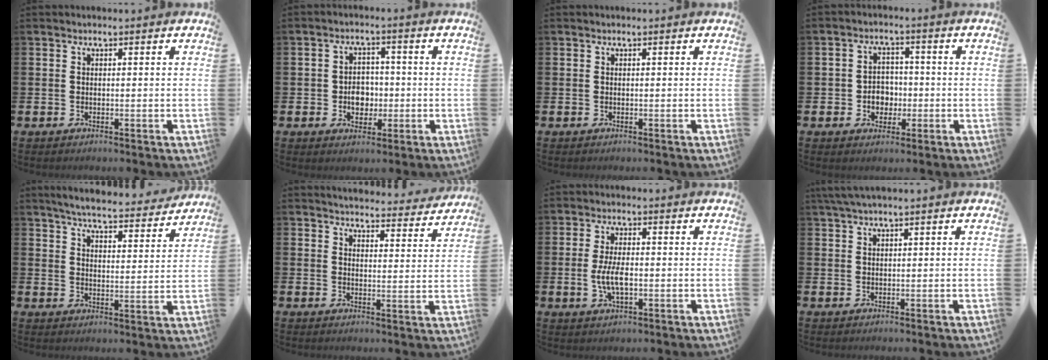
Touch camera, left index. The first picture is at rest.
{"total": 3.9, "force": [-0.7, 3.3, 2.1], "torque": [-0.026, 0.000, -0.022]}
{"total": 0.0}
{"total": 3.5, "force": [-0.7, 3.1, 1.3], "torque": [-0.021, 0.000, -0.023]}
{"total": 5.7, "force": [5.5, 0.4, 1.5], "torque": [-0.040, -0.039, 0.091]}
{"total": 4.5, "force": [4.4, 0.6, 0.2], "torque": [-0.004, -0.039, 0.074]}
{"total": 4.6, "force": [-0.5, 2.0, 4.1], "torque": [-0.074, -0.001, -0.013]}
{"total": 1.9, "force": [1.5, -0.1, 1.2], "torque": [-0.028, 0.003, 0.028]}